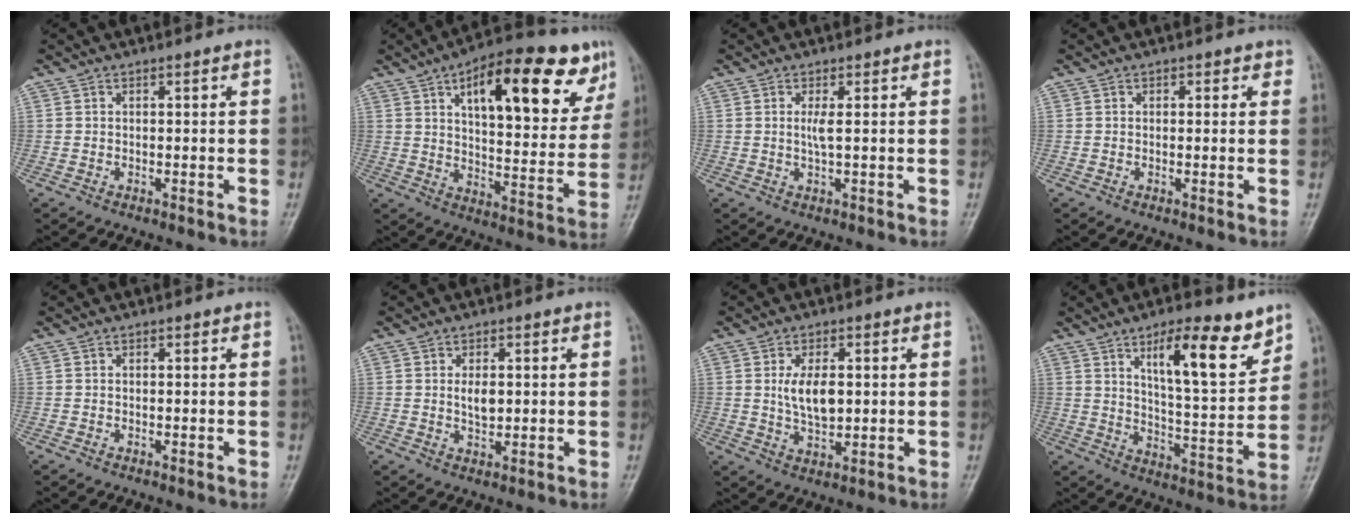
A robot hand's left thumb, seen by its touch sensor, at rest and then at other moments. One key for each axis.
{"total": 23.5, "fx": 11.4, "fy": 9.4, "fz": 18.2, "tx": -0.221, "ty": -0.022, "tz": 0.165}
{"total": 1.9, "fx": 0.3, "fy": 0.3, "fz": 1.8, "tx": -0.043, "ty": -0.004, "tz": 0.008}
{"total": 1.3, "fx": 0.6, "fy": 1.0, "fz": 0.5, "tx": 0.011, "ty": 0.000, "tz": 0.002}
{"total": 0.0}
{"total": 3.5, "fx": 0.6, "fy": 2.0, "fz": 2.8, "tx": -0.040, "ty": -0.006, "tz": 0.012}
{"total": 7.0, "fx": 1.0, "fy": 3.8, "fz": 5.8, "tx": -0.095, "ty": -0.009, "tz": 0.020}
{"total": 14.2, "fx": 8.6, "fy": 4.2, "fz": 10.6, "tx": -0.132, "ty": -0.057, "tz": 0.138}